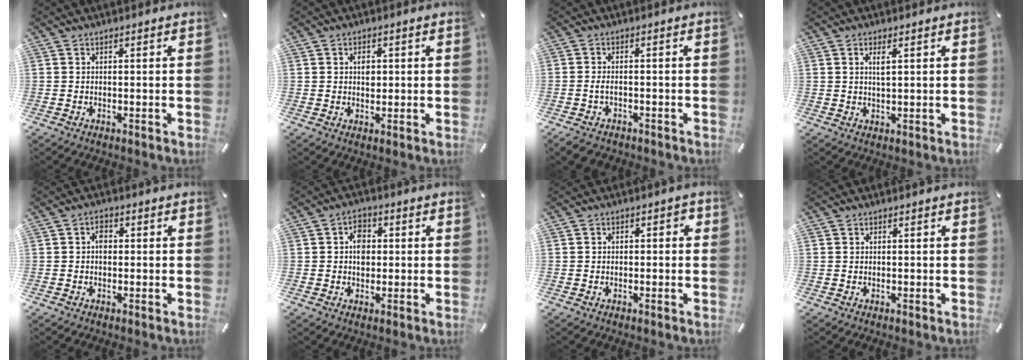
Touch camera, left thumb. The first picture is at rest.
{"total": 2.5, "force": [0.4, 1.9, 1.6], "torque": [-0.010, -0.004, 0.001]}
{"total": 2.8, "force": [-1.6, 1.5, 1.7], "torque": [-0.045, 0.004, -0.035]}
{"total": 2.7, "force": [0.9, 0.7, 2.4], "torque": [-0.051, 0.003, 0.014]}
{"total": 2.5, "force": [0.0, 1.9, 1.7], "torque": [-0.026, 0.003, -0.003]}
{"total": 5.2, "force": [0.2, 4.1, 3.2], "torque": [-0.039, 0.002, -0.001]}
{"total": 1.8, "force": [-0.9, 1.3, 0.8], "torque": [-0.015, 0.010, -0.020]}
{"total": 0.0}